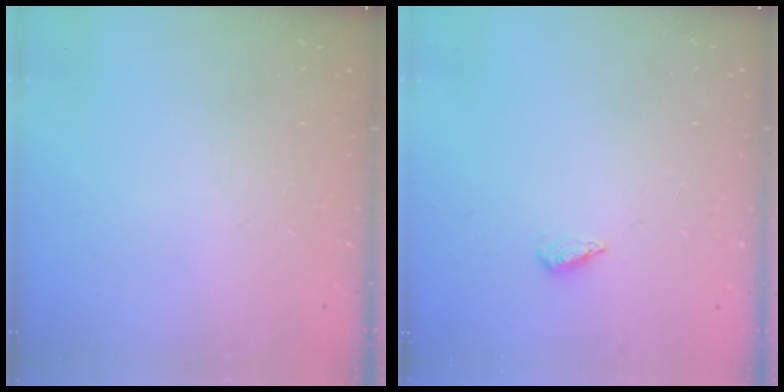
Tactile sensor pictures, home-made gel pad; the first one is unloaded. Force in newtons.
{"total": 2.3, "press": 2.2, "slide": 0.8}